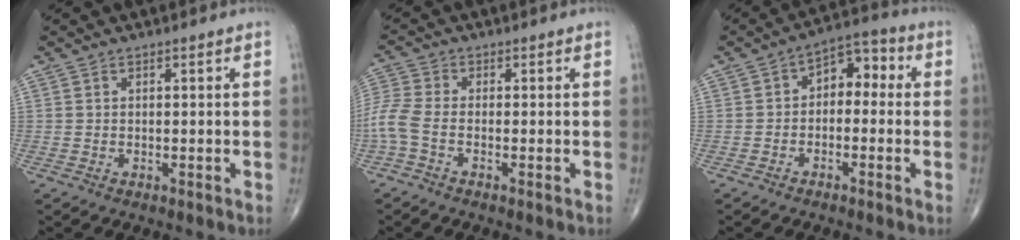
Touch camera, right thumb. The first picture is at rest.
{"total": 5.6, "force": [-2.2, 2.3, 4.6], "torque": [-0.135, 0.012, -0.056]}
{"total": 7.1, "force": [-0.1, 4.6, 5.4], "torque": [-0.049, 0.038, -0.017]}